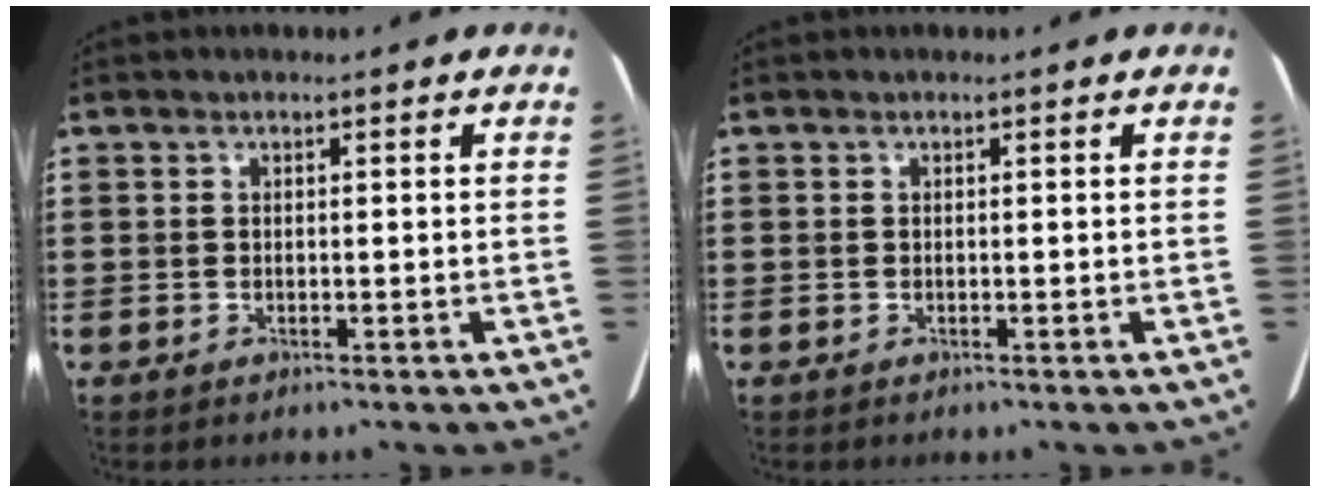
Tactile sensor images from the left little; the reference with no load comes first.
{"total": 0.0}